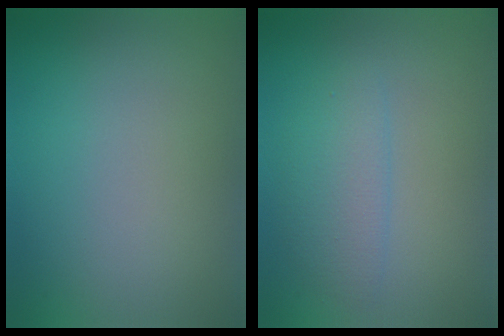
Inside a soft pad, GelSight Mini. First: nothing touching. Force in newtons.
{"total": 2.4, "press": 2.4, "slide": 0.1}